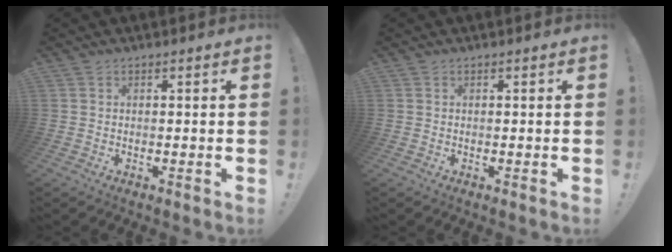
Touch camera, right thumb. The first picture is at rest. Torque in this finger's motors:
{"motor_torque": [0.00, 0.00, 0.10, -0.03, 0.02]}